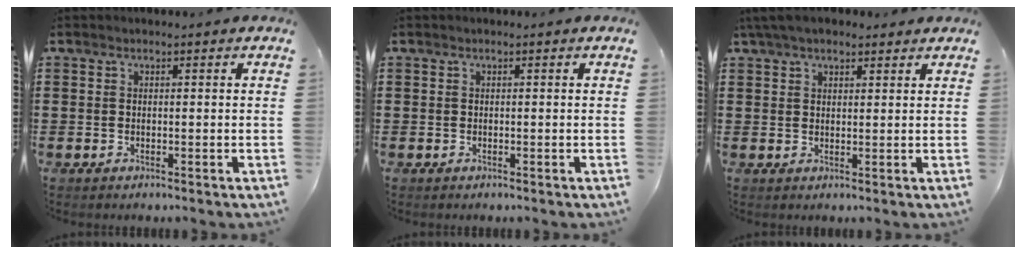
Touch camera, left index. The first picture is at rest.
{"total": 0.0}
{"total": 4.1, "force": [3.3, 1.4, 2.0], "torque": [-0.048, 0.003, 0.062]}